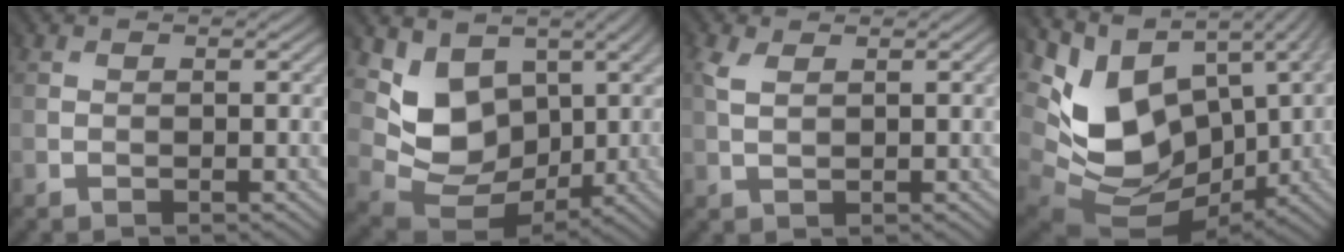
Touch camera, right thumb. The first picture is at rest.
{"total": 9.8, "force": [2.8, 7.6, 5.5], "torque": [-0.139, -0.017, 0.058]}
{"total": 2.2, "force": [1.3, 1.0, 1.4], "torque": [-0.051, 0.007, 0.024]}
{"total": 13.4, "force": [1.5, 9.6, 9.2], "torque": [-0.203, -0.026, 0.060]}